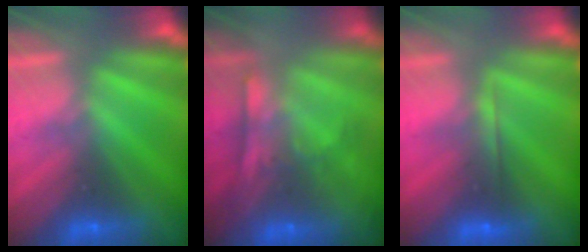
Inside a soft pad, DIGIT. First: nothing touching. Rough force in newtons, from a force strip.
{"total": 7.2}
{"total": 1.8}